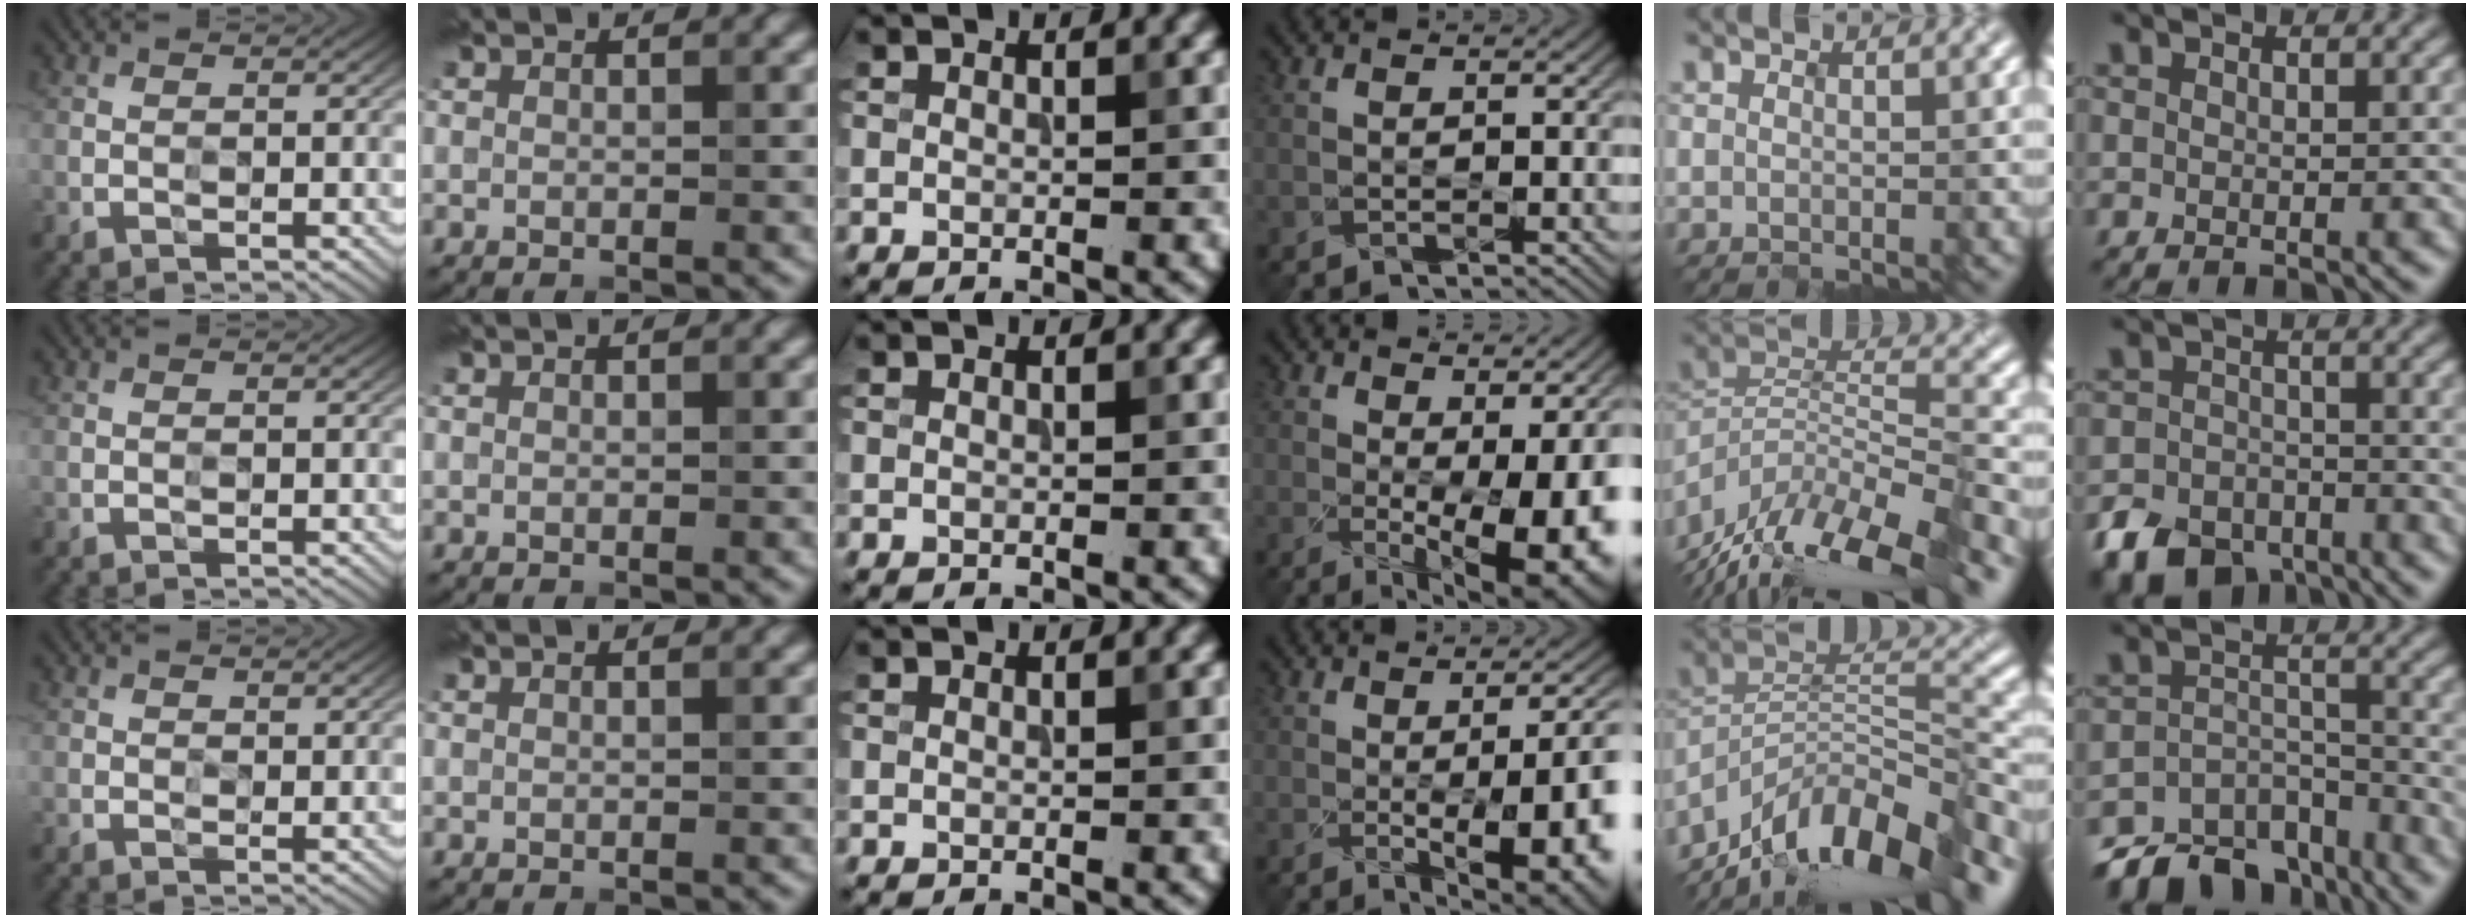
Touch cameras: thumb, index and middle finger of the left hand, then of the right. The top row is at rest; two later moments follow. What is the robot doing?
{"motion": "close", "object": "medicine box"}